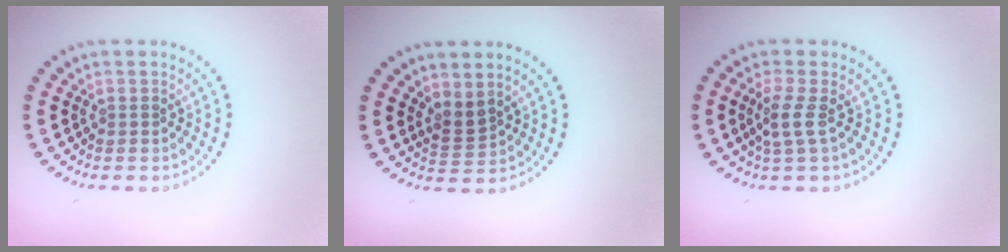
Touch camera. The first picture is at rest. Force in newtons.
{"total": 1.9, "press": 1.4, "slide": 1.3}
{"total": 1.9, "press": 1.3, "slide": 1.3}